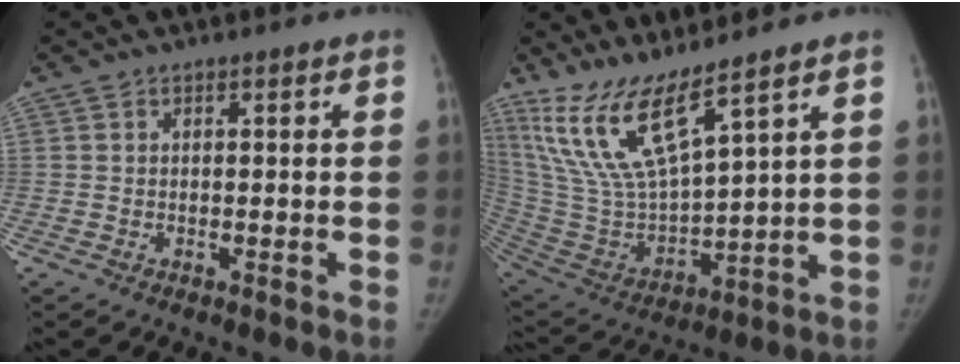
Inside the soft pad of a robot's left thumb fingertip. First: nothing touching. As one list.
[{"total": 14.7, "force": [10.7, 2.6, 9.6], "torque": [-0.184, -0.062, 0.232]}]